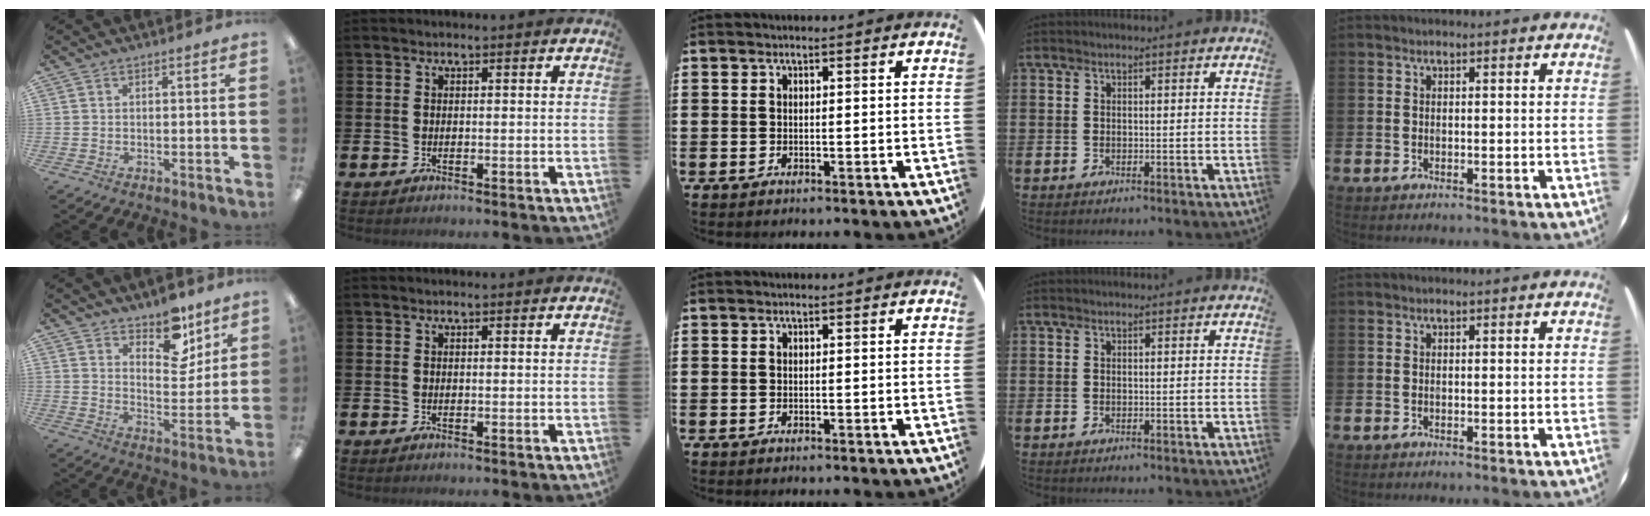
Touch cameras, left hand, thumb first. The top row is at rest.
{"thumb": {"total": 10.9, "force": [8.5, 5.2, 4.4], "torque": [-0.046, -0.059, 0.150]}}